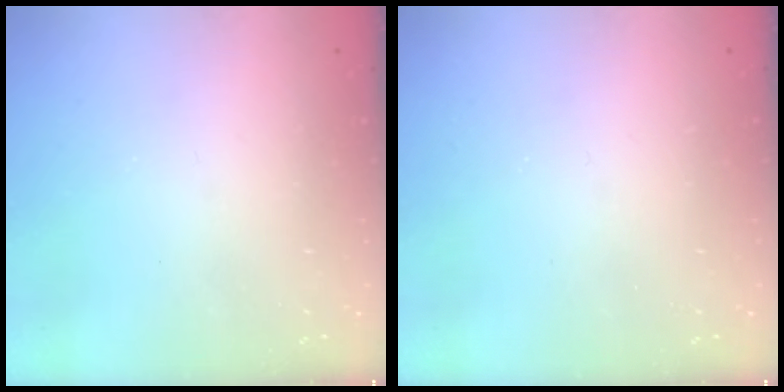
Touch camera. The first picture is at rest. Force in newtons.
{"total": 0.0}